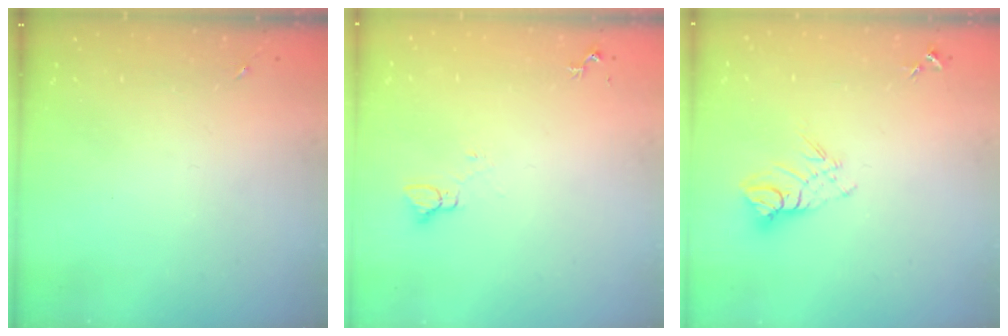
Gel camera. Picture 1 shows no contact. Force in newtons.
{"total": 4.3, "press": 4.3, "slide": 0.4}
{"total": 8.8, "press": 8.7, "slide": 0.7}